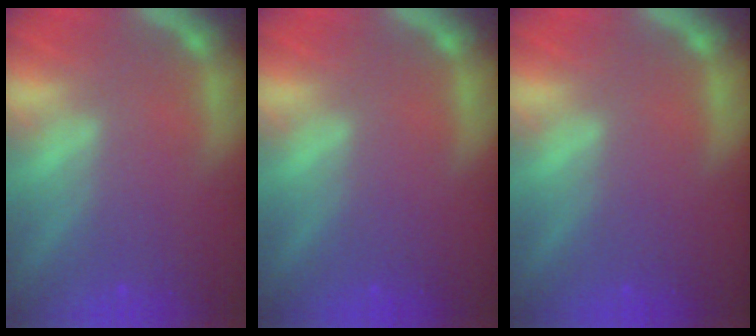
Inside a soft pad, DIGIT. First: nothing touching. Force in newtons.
{"total": 0.0}
{"total": 0.0}